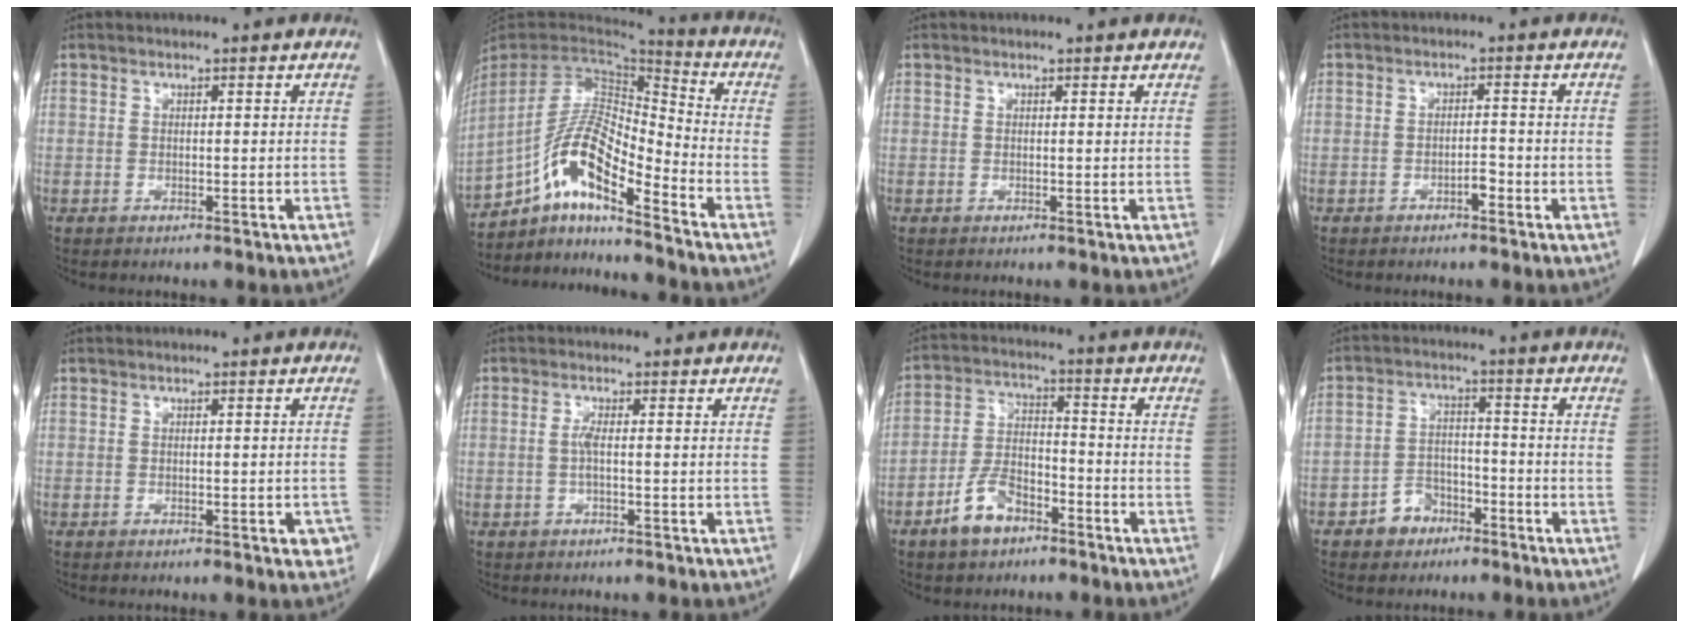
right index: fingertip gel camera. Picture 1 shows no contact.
{"total": 13.6, "force": [-8.3, 2.7, 10.4], "torque": [-0.207, 0.016, -0.151]}
{"total": 0.8, "force": [0.7, 0.2, 0.2], "torque": [-0.008, 0.001, 0.005]}
{"total": 1.5, "force": [-1.0, 0.4, 1.1], "torque": [-0.014, 0.004, -0.014]}
{"total": 2.1, "force": [-1.0, 0.8, 1.7], "torque": [-0.010, 0.002, -0.011]}
{"total": 1.6, "force": [-0.1, 0.1, 1.6], "torque": [-0.032, 0.002, -0.002]}
{"total": 7.7, "force": [-4.8, 4.0, 4.5], "torque": [-0.100, 0.009, -0.088]}
{"total": 5.3, "force": [-3.2, 3.9, 1.6], "torque": [-0.029, 0.014, -0.052]}